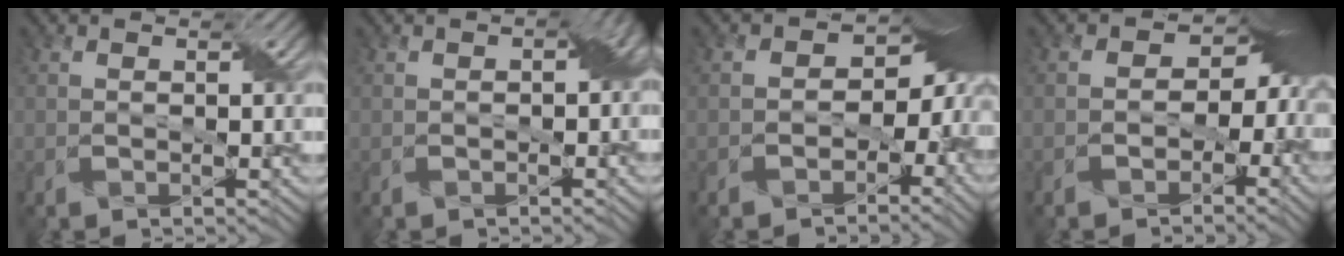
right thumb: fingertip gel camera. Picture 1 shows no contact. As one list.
[{"total": 3.4, "force": [-0.5, 1.8, 2.9], "torque": [-0.036, -0.003, -0.004]}, {"total": 9.6, "force": [-2.2, 7.0, 6.2], "torque": [-0.046, -0.014, -0.029]}, {"total": 7.8, "force": [-1.6, 6.1, 4.6], "torque": [-0.019, -0.010, -0.027]}]